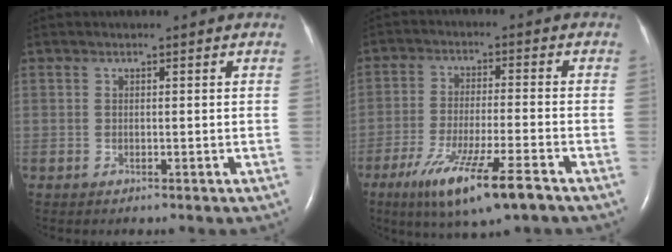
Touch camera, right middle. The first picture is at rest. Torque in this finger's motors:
{"motor_torque": [1.25, -0.89, 0.24, 0.17]}